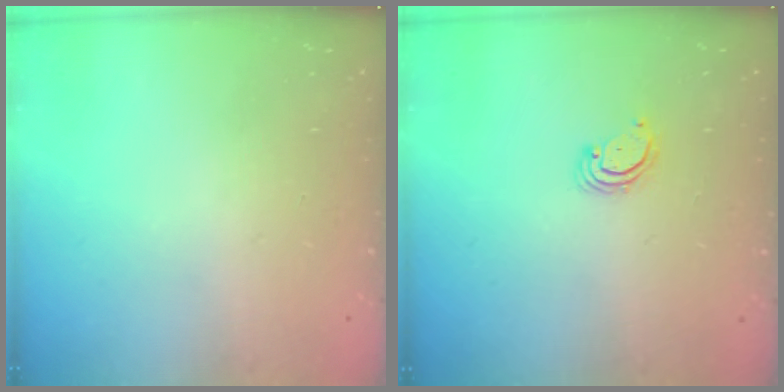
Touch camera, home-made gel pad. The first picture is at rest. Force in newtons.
{"total": 2.8, "press": 2.8, "slide": 0.2}